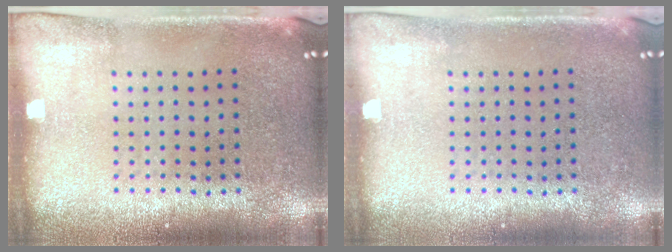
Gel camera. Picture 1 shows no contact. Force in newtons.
{"total": 0.0}